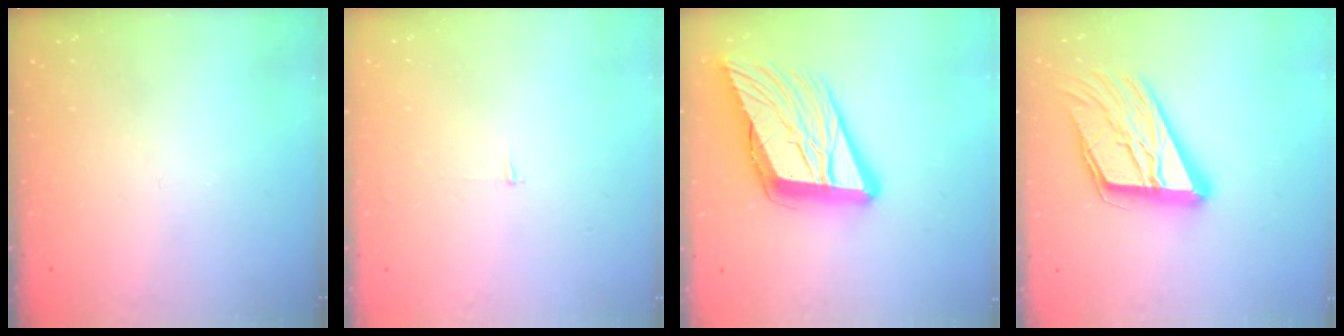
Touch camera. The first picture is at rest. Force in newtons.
{"total": 2.5, "press": 2.5, "slide": 0.2}
{"total": 23.3, "press": 22.8, "slide": 5.1}
{"total": 20.2, "press": 20.1, "slide": 2.1}